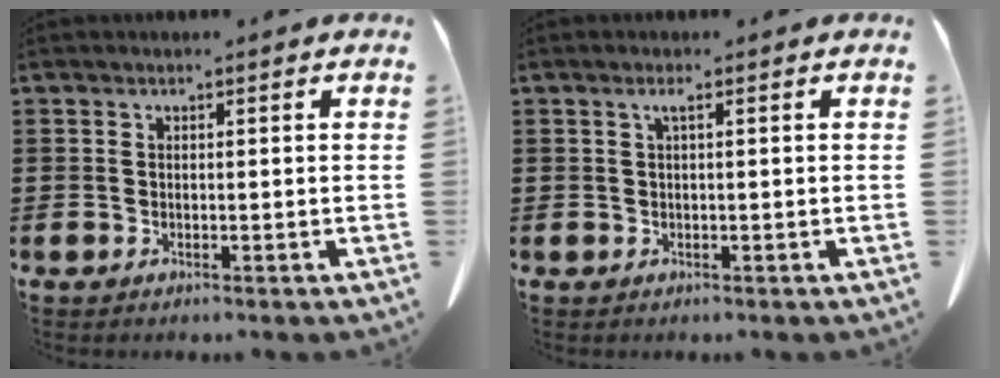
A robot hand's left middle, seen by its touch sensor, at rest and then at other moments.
{"total": 1.2, "force": [0.3, 0.1, 1.1], "torque": [-0.022, 0.000, 0.005]}